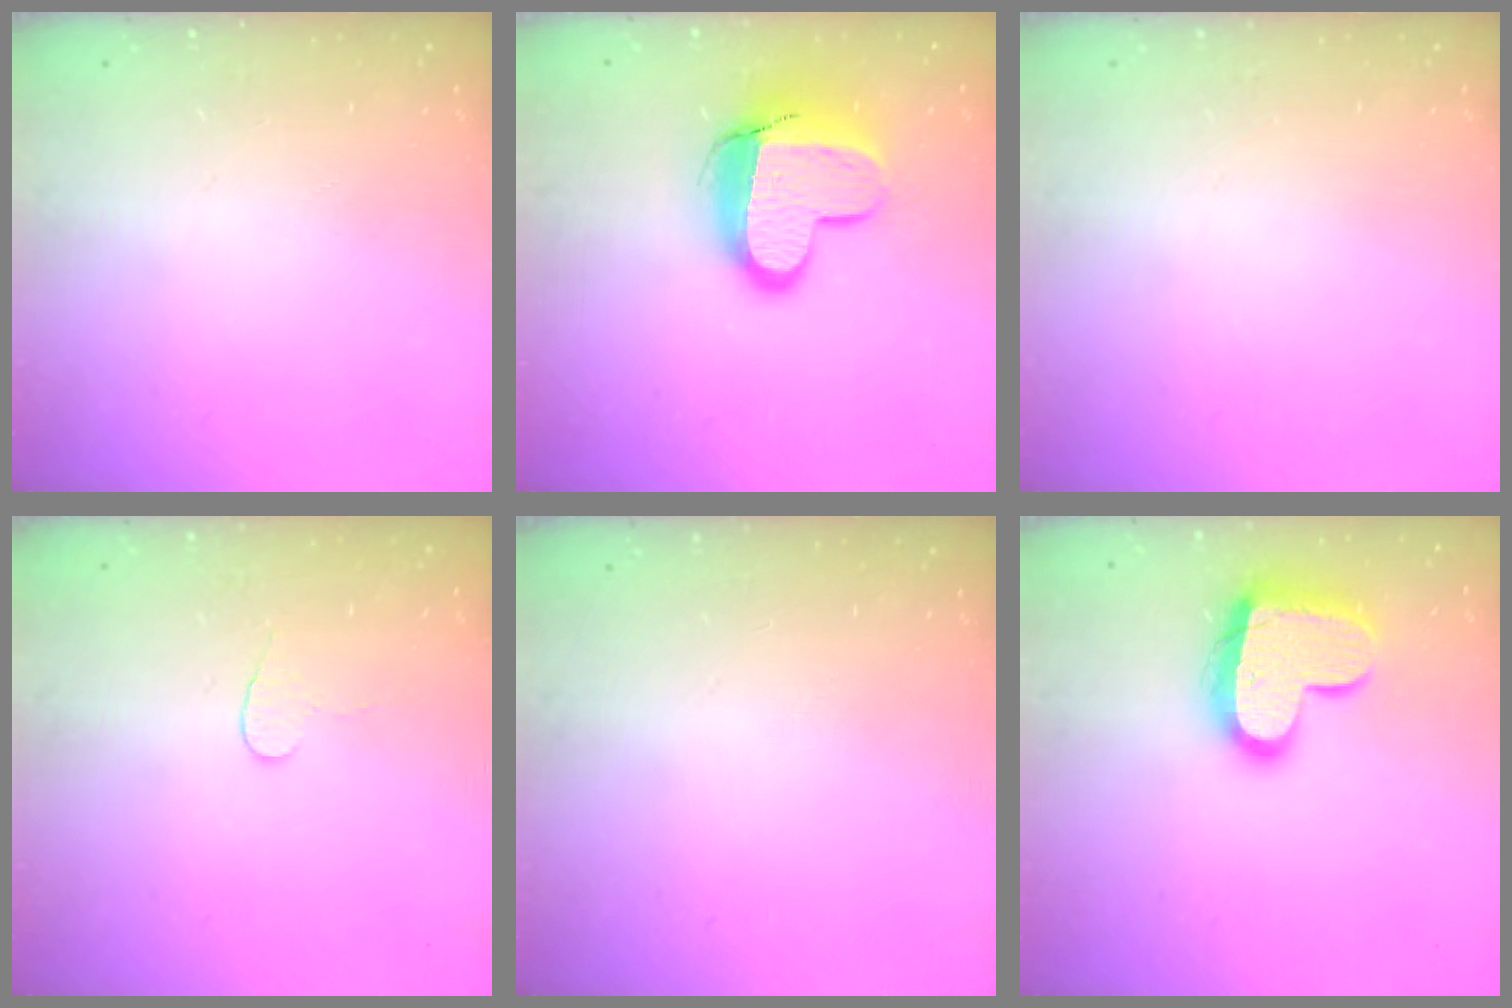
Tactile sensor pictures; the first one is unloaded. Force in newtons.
{"total": 12.7, "press": 12.7, "slide": 1.4}
{"total": 0.0}
{"total": 3.8, "press": 3.8, "slide": 0.4}
{"total": 0.0}
{"total": 17.6, "press": 17.5, "slide": 1.3}